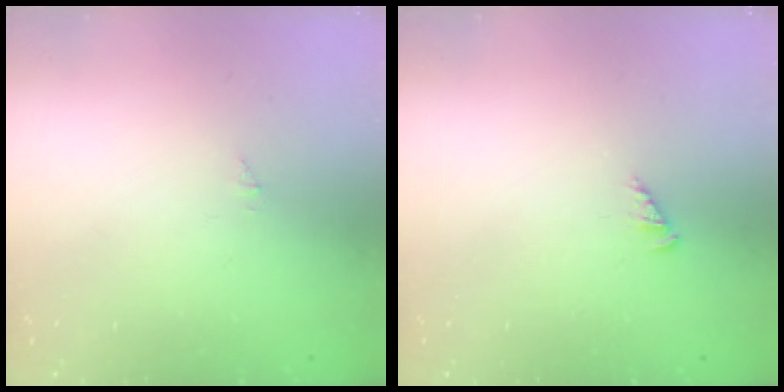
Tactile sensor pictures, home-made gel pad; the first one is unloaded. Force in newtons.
{"total": 2.4, "press": 2.4, "slide": 0.5}